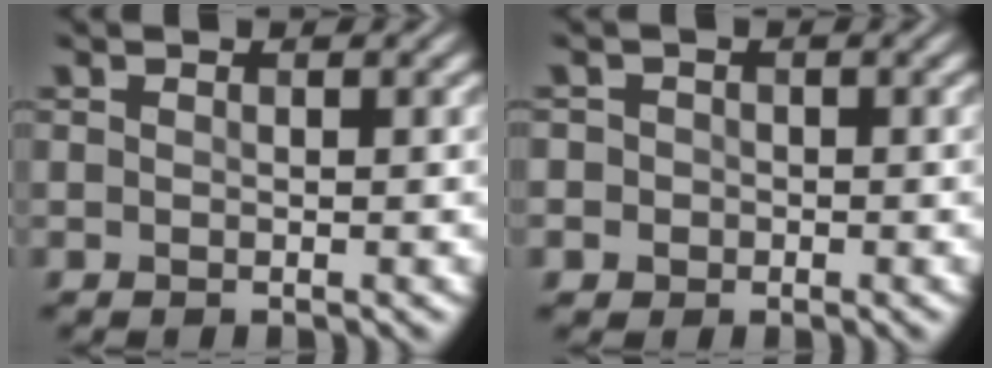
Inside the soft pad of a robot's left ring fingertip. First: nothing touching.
{"total": 1.9, "force": [-0.2, 1.9, 0.4], "torque": [0.010, 0.007, -0.017]}